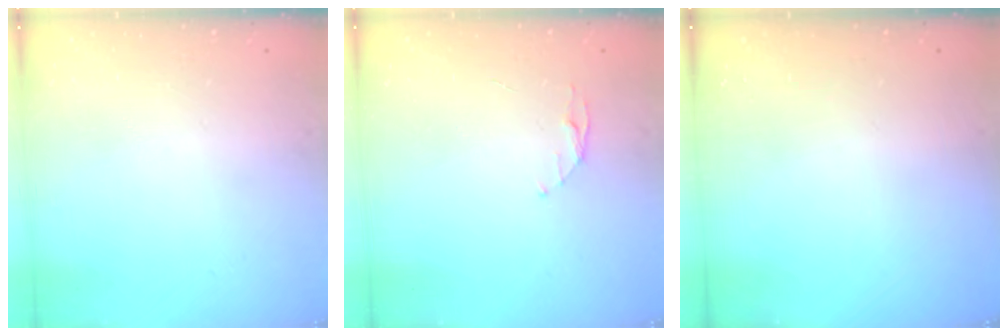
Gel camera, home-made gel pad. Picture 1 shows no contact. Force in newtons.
{"total": 4.4, "press": 4.4, "slide": 0.5}
{"total": 0.0}